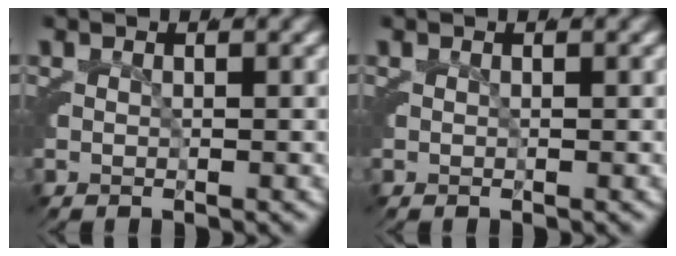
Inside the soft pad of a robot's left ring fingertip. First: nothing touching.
{"total": 0.0}